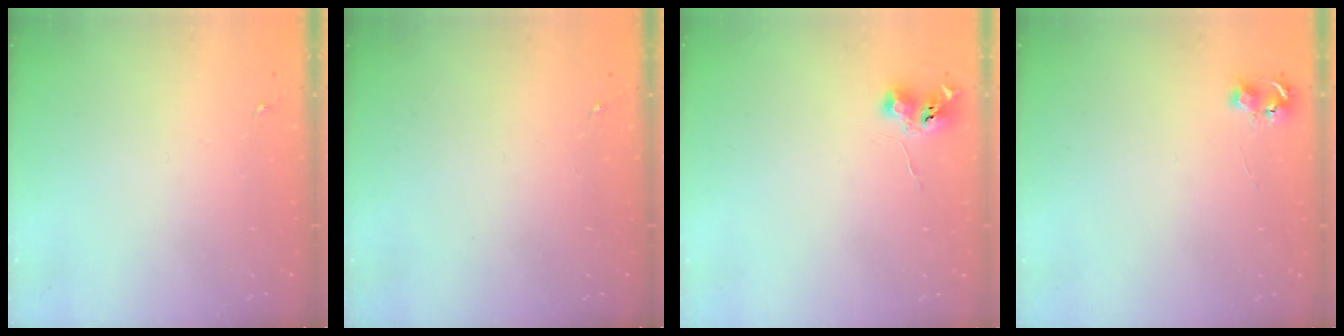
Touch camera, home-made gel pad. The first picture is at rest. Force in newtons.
{"total": 0.0}
{"total": 6.2, "press": 6.1, "slide": 0.8}
{"total": 5.3, "press": 5.3, "slide": 0.5}